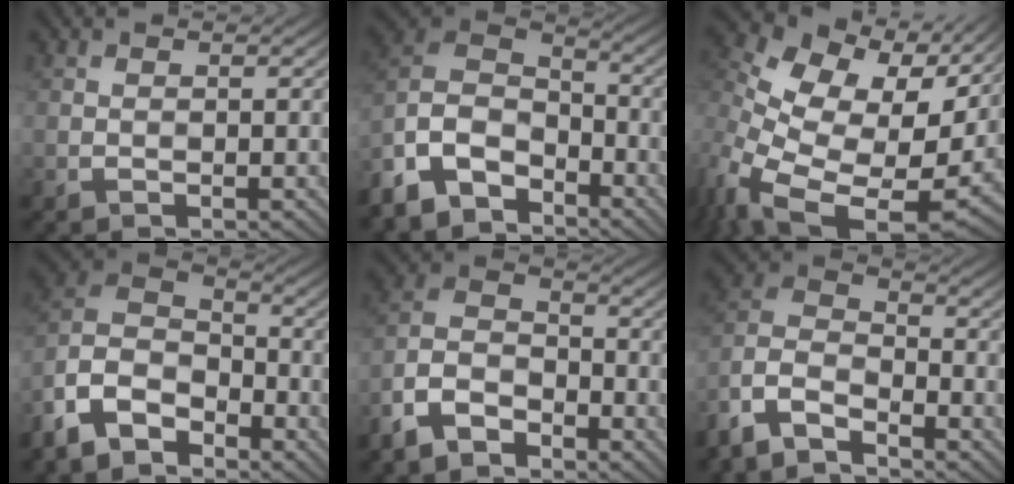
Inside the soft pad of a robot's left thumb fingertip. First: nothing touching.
{"total": 12.6, "force": [-8.5, 7.1, 6.0], "torque": [-0.163, -0.010, -0.176]}
{"total": 18.2, "force": [3.3, 12.9, 12.5], "torque": [-0.274, -0.019, 0.112]}
{"total": 10.9, "force": [-7.5, 5.5, 5.7], "torque": [-0.140, -0.008, -0.167]}
{"total": 7.7, "force": [-5.3, 4.0, 3.9], "torque": [-0.089, -0.005, -0.121]}
{"total": 9.5, "force": [-7.4, 3.6, 4.8], "torque": [-0.113, -0.009, -0.165]}